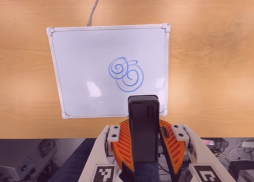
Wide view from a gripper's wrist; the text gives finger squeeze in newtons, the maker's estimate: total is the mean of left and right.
{"total": 6.7, "left": 6.1, "right": 7.2}